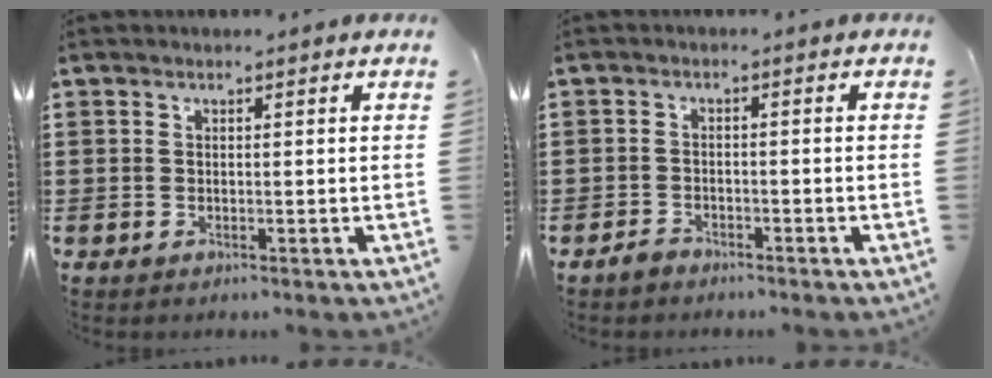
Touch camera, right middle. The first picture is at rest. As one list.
[{"total": 1.7, "force": [-1.5, 0.5, 0.6], "torque": [-0.025, -0.003, -0.033]}]